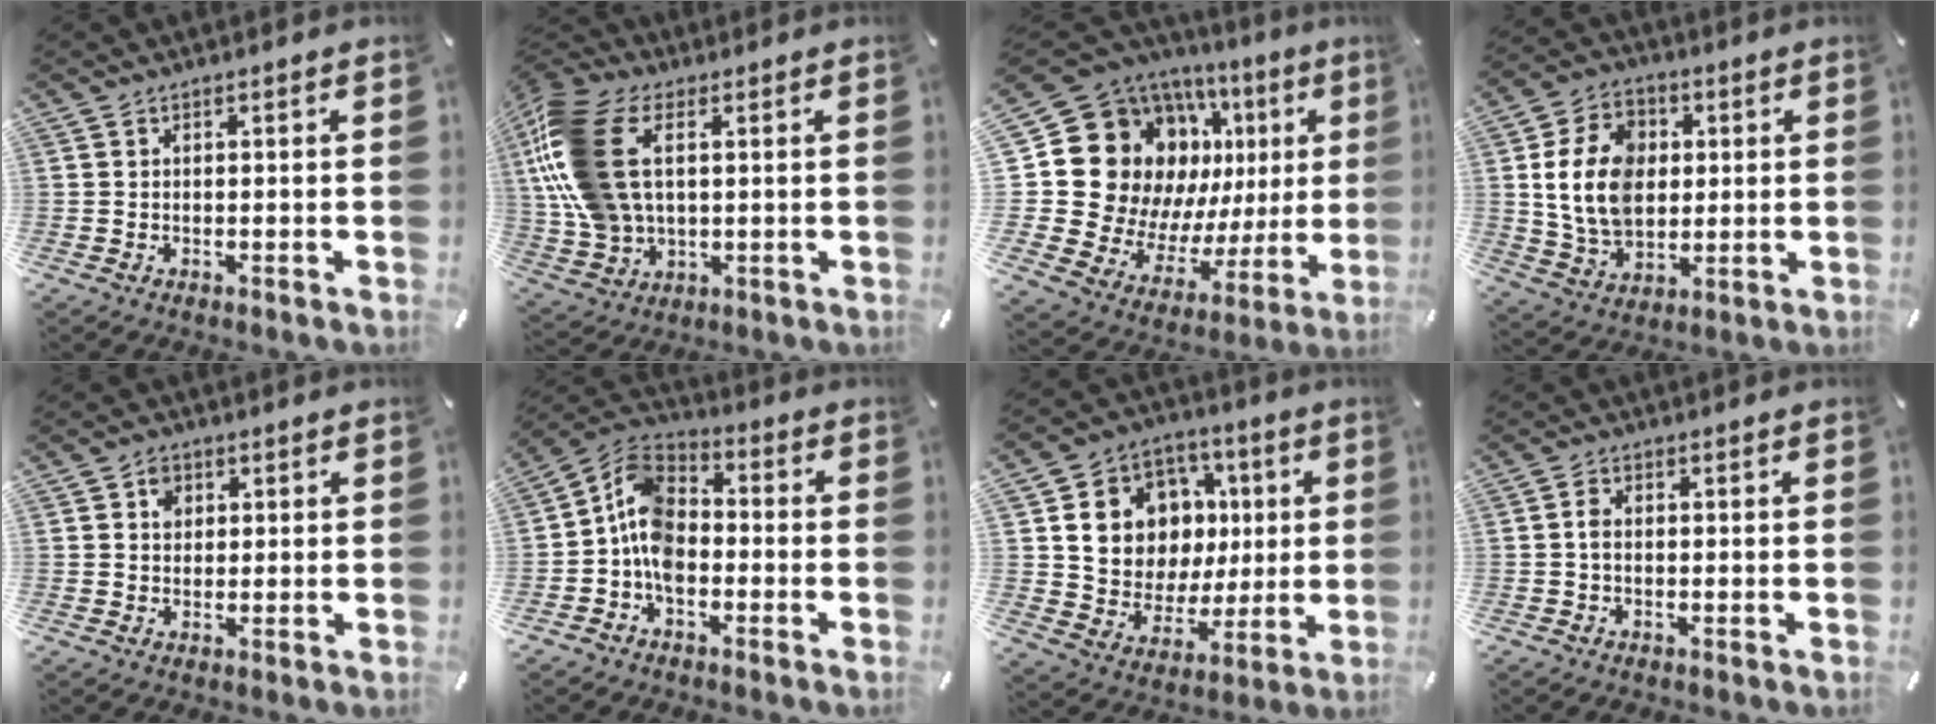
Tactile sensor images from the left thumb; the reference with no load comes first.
{"total": 18.3, "force": [3.7, 12.2, 13.1], "torque": [-0.309, 0.004, 0.068]}
{"total": 22.4, "force": [8.3, 16.7, 12.3], "torque": [-0.204, -0.075, 0.186]}
{"total": 14.2, "force": [1.4, 11.2, 8.7], "torque": [-0.189, 0.014, 0.023]}
{"total": 3.1, "force": [0.9, 2.7, 1.1], "torque": [-0.002, -0.004, 0.010]}
{"total": 10.0, "force": [-3.0, 6.8, 6.6], "torque": [-0.147, 0.012, -0.060]}
{"total": 13.4, "force": [3.1, 12.2, 4.7], "torque": [-0.073, -0.017, 0.071]}
{"total": 2.0, "force": [-0.2, 1.2, 1.6], "torque": [-0.031, 0.003, -0.005]}